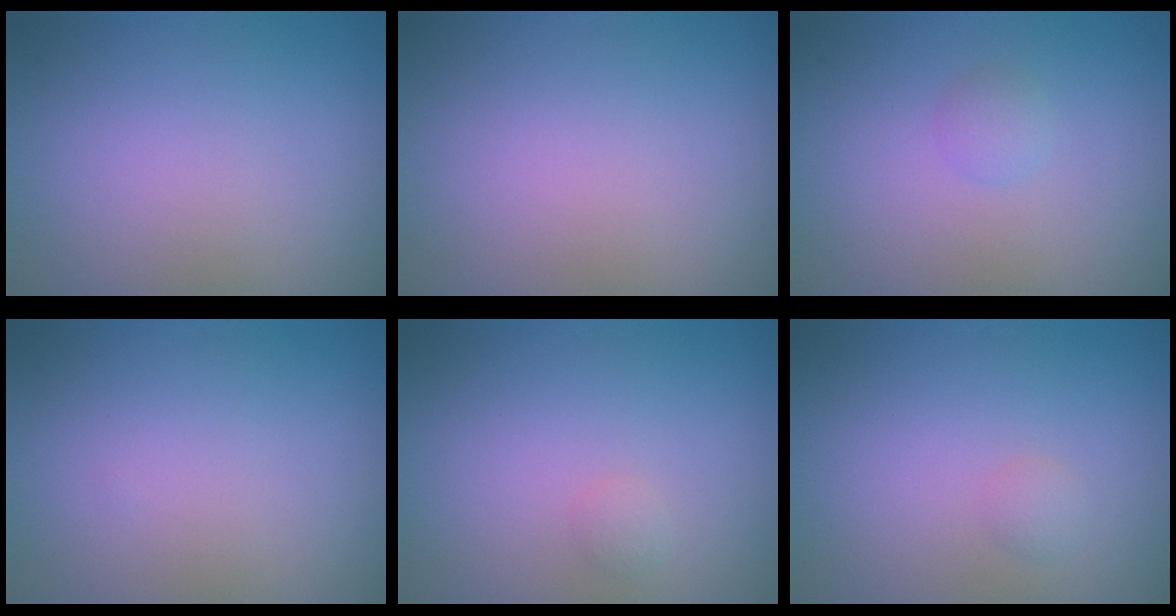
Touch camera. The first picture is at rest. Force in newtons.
{"total": 0.0}
{"total": 0.9, "press": 0.9, "slide": 0.1}
{"total": 0.0}
{"total": 0.6, "press": 0.6, "slide": 0.1}
{"total": 0.7, "press": 0.7, "slide": 0.0}